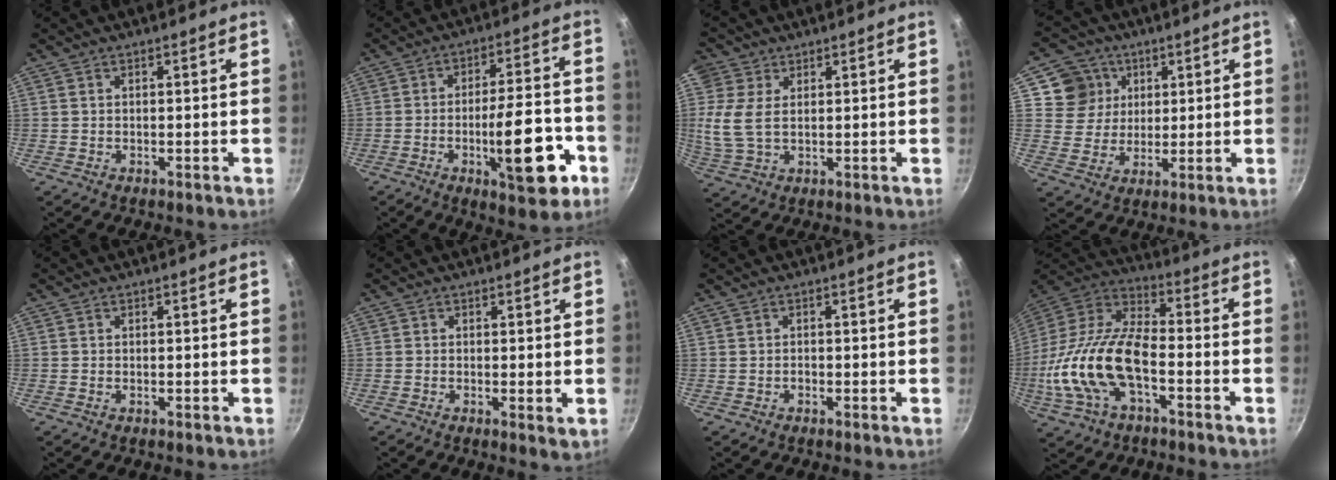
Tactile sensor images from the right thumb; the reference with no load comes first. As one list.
[{"total": 16.0, "force": [-6.0, 5.3, 13.9], "torque": [-0.174, 0.038, -0.079]}, {"total": 7.8, "force": [1.6, 5.4, 5.5], "torque": [-0.117, -0.006, 0.029]}, {"total": 8.9, "force": [3.4, 8.1, 1.7], "torque": [0.006, -0.004, 0.055]}, {"total": 0.0}, {"total": 1.7, "force": [0.0, 0.4, 1.6], "torque": [-0.027, -0.008, -0.003]}, {"total": 0.6, "force": [-0.3, 0.4, 0.2], "torque": [-0.005, 0.005, -0.005]}, {"total": 20.9, "force": [-5.6, 10.3, 17.3], "torque": [-0.334, 0.038, -0.120]}]